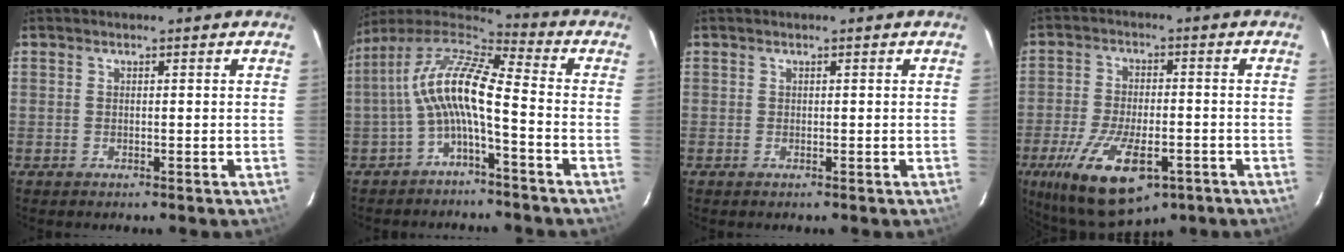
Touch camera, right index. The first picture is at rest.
{"total": 12.6, "force": [-2.5, 2.5, 12.0], "torque": [-0.238, 0.017, -0.051]}
{"total": 0.0}
{"total": 17.6, "force": [-8.9, 7.4, 13.2], "torque": [-0.262, -0.035, -0.136]}